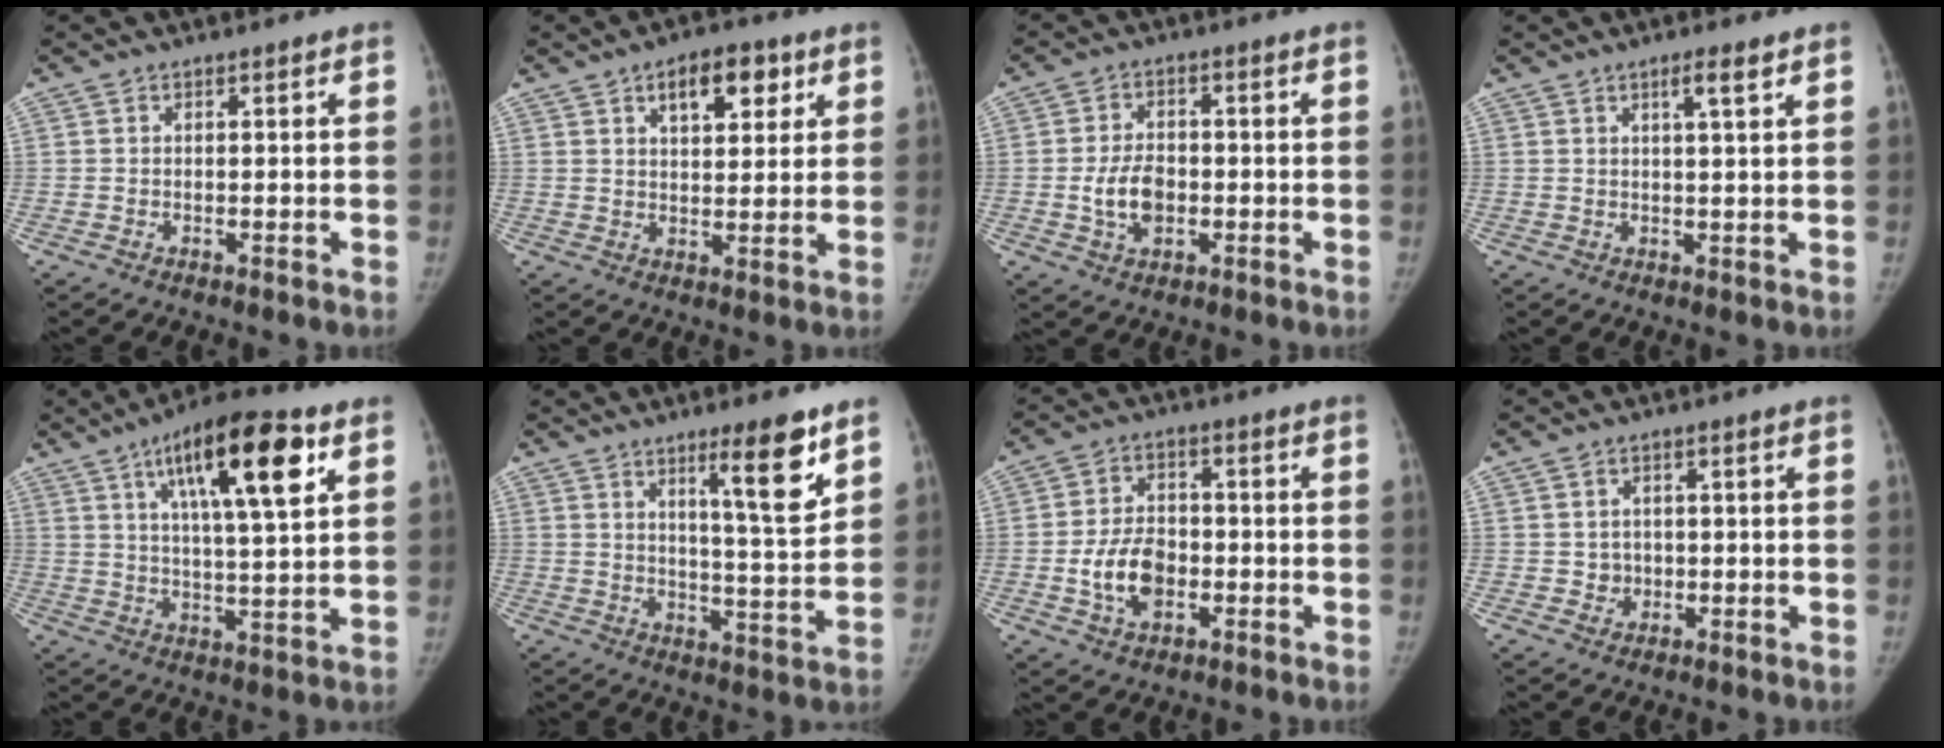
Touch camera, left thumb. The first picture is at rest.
{"total": 8.9, "force": [4.3, 4.5, 6.3], "torque": [-0.063, -0.012, 0.061]}
{"total": 6.9, "force": [-1.3, 4.6, 5.0], "torque": [-0.081, 0.008, -0.022]}
{"total": 3.3, "force": [1.8, 0.2, 2.7], "torque": [-0.045, -0.010, 0.031]}
{"total": 17.5, "force": [7.8, 4.6, 15.0], "torque": [-0.221, -0.019, 0.125]}
{"total": 10.8, "force": [6.4, 1.3, 8.5], "torque": [-0.117, -0.046, 0.100]}
{"total": 9.1, "force": [-2.2, 6.2, 6.3], "torque": [-0.100, 0.015, -0.039]}
{"total": 2.8, "force": [-0.3, 2.6, 0.7], "torque": [0.006, 0.005, -0.001]}